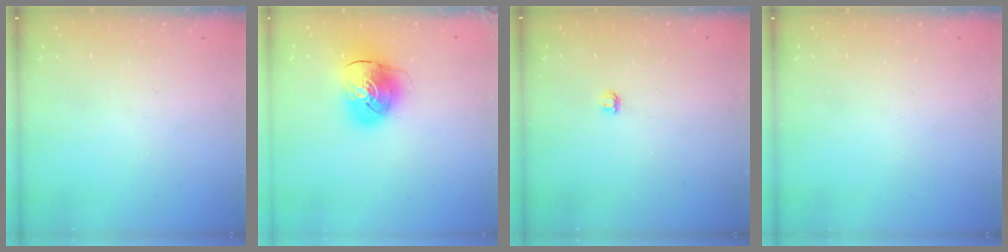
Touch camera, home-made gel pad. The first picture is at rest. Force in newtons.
{"total": 11.2, "press": 11.0, "slide": 1.9}
{"total": 2.8, "press": 2.8, "slide": 0.3}
{"total": 0.0}